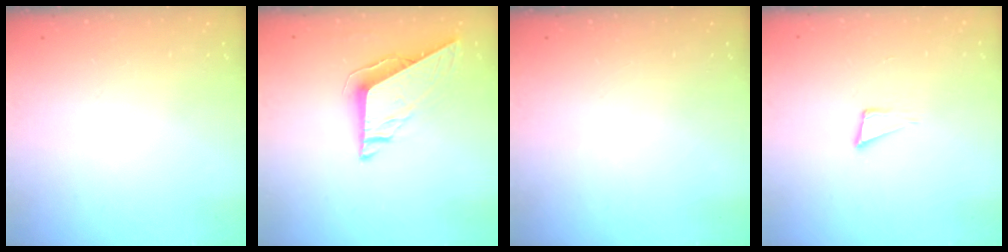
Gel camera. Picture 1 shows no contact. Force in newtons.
{"total": 9.5, "press": 9.4, "slide": 0.9}
{"total": 0.0}
{"total": 3.9, "press": 2.6, "slide": 2.9}